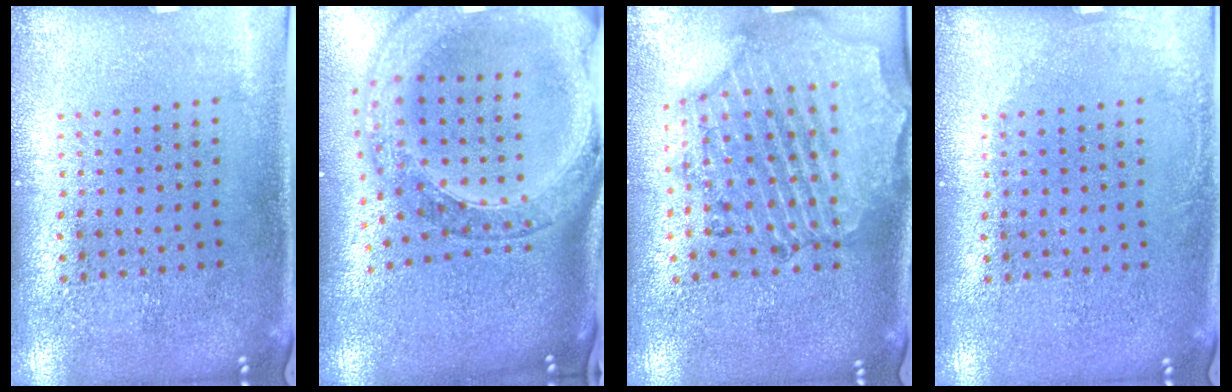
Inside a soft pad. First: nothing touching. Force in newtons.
{"total": 3.8, "press": 3.0, "slide": 2.4}
{"total": 1.7, "press": 1.7, "slide": 0.3}
{"total": 0.7, "press": 0.7, "slide": 0.1}